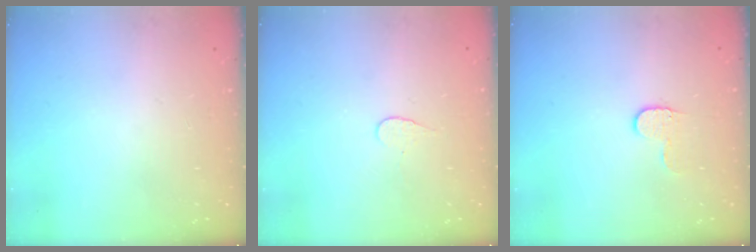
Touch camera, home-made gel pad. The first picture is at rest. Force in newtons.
{"total": 3.9, "press": 3.9, "slide": 0.3}
{"total": 5.8, "press": 5.8, "slide": 0.5}